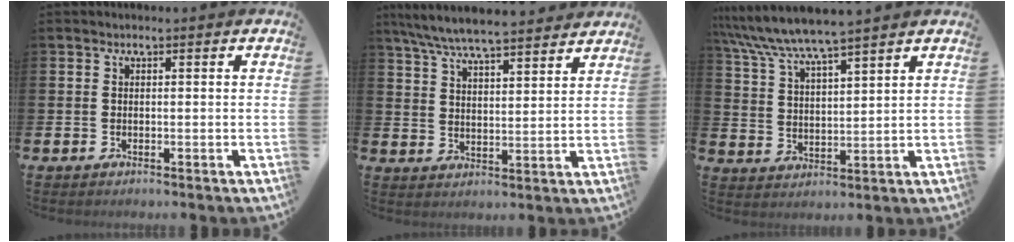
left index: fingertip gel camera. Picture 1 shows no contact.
{"total": 7.3, "force": [6.9, 0.5, 2.2], "torque": [-0.071, -0.034, 0.125]}
{"total": 6.8, "force": [6.5, 0.0, 2.2], "torque": [-0.071, -0.030, 0.115]}